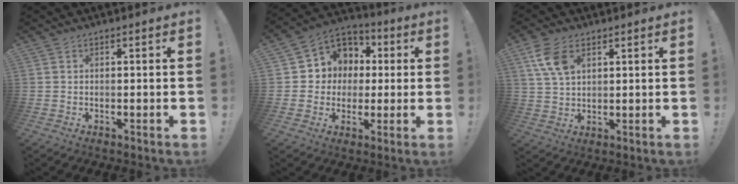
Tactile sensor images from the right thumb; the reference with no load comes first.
{"total": 9.4, "force": [0.4, 9.1, 2.3], "torque": [-0.035, 0.000, 0.021]}
{"total": 8.2, "force": [4.1, 4.6, 5.5], "torque": [-0.107, -0.011, 0.079]}